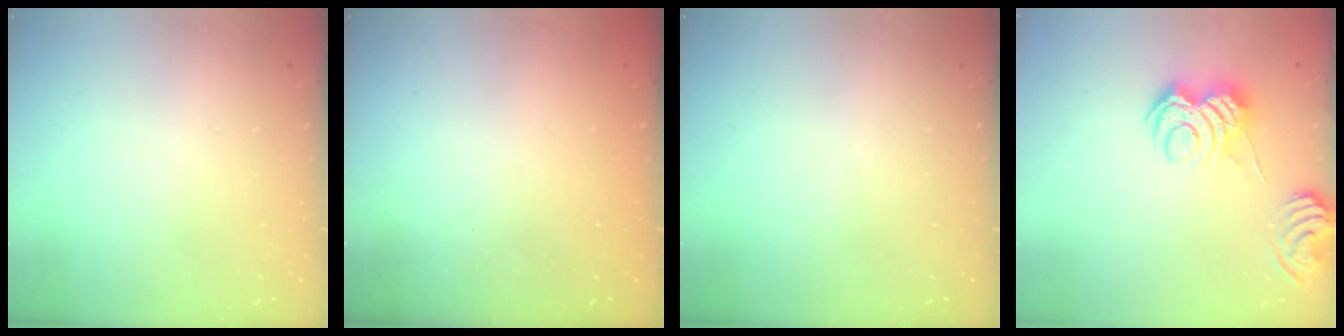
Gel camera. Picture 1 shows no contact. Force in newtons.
{"total": 2.3, "press": 2.2, "slide": 0.7}
{"total": 0.0}
{"total": 5.7, "press": 5.6, "slide": 0.6}